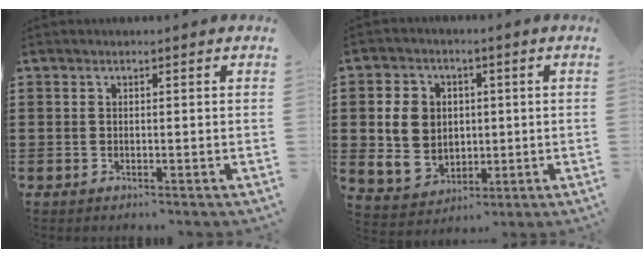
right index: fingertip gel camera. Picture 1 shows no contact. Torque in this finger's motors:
{"motor_torque": [2.14, 0.00, 0.40, 0.05]}